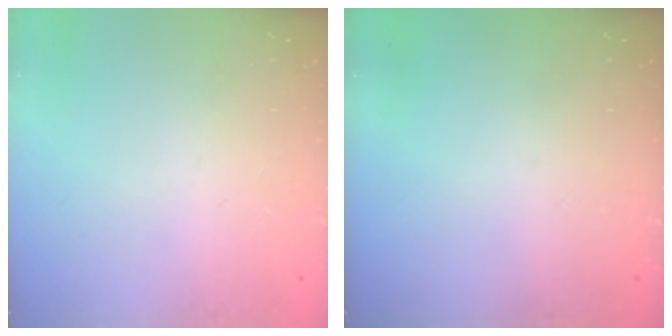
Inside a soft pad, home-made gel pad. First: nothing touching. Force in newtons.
{"total": 0.0}